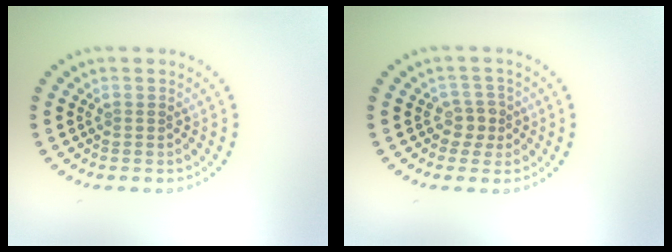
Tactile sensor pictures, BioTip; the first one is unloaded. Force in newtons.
{"total": 1.9, "press": 1.6, "slide": 1.1}